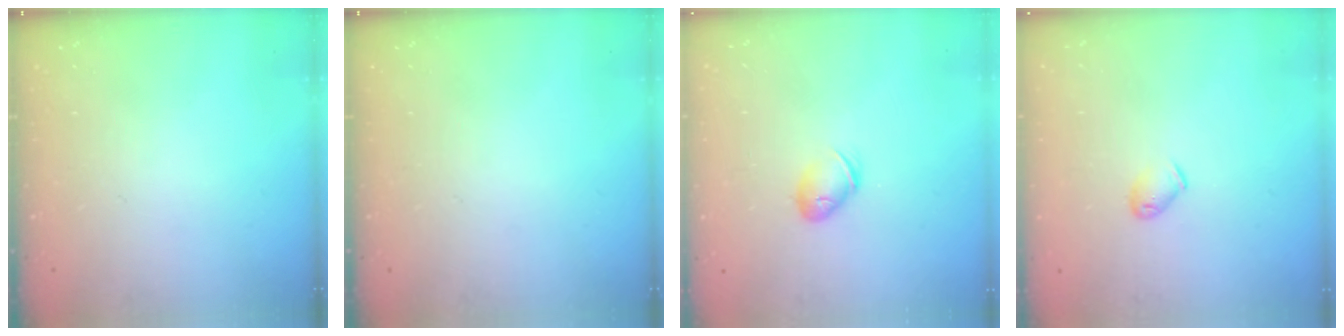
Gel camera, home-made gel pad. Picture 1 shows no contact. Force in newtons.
{"total": 0.0}
{"total": 7.4, "press": 7.3, "slide": 1.0}
{"total": 3.7, "press": 3.6, "slide": 0.6}